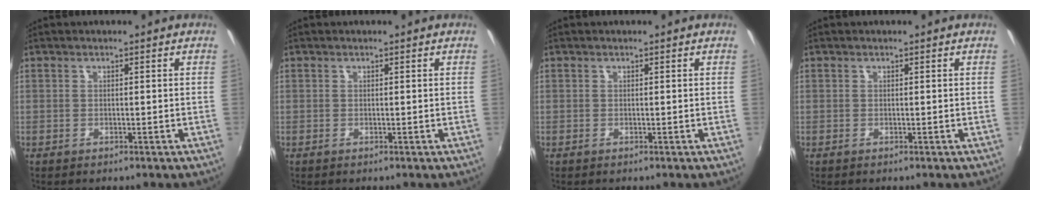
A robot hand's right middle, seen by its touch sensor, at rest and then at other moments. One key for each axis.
{"total": 0.0}
{"total": 0.0}
{"total": 0.0}